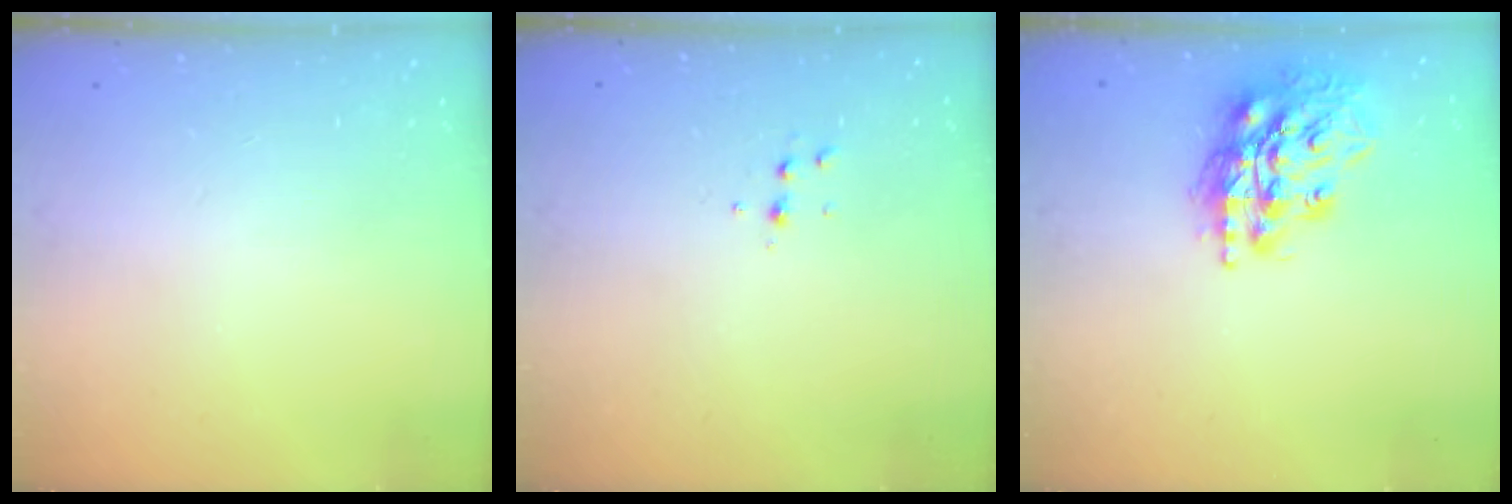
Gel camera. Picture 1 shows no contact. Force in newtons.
{"total": 4.1, "press": 4.0, "slide": 1.1}
{"total": 17.0, "press": 16.9, "slide": 2.3}